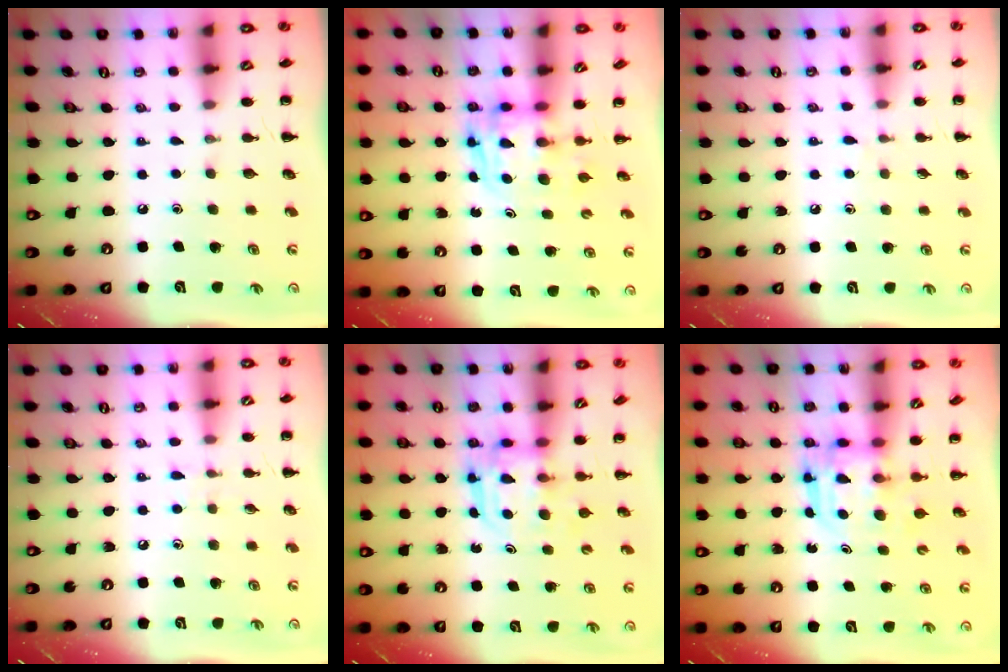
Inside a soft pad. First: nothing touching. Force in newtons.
{"total": 2.6, "press": 2.6, "slide": 0.2}
{"total": 5.3, "press": 4.9, "slide": 2.0}
{"total": 3.7, "press": 3.4, "slide": 1.6}
{"total": 3.1, "press": 3.1, "slide": 0.2}
{"total": 3.1, "press": 3.1, "slide": 0.2}